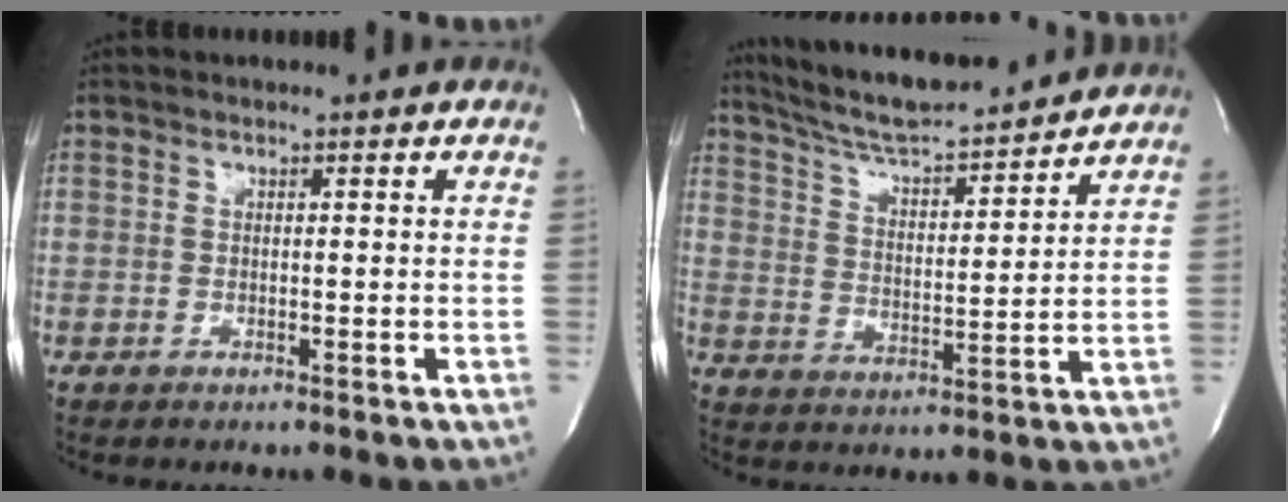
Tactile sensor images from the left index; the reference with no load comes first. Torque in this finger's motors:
{"motor_torque": [-0.06, -0.02, 0.38, 0.11]}